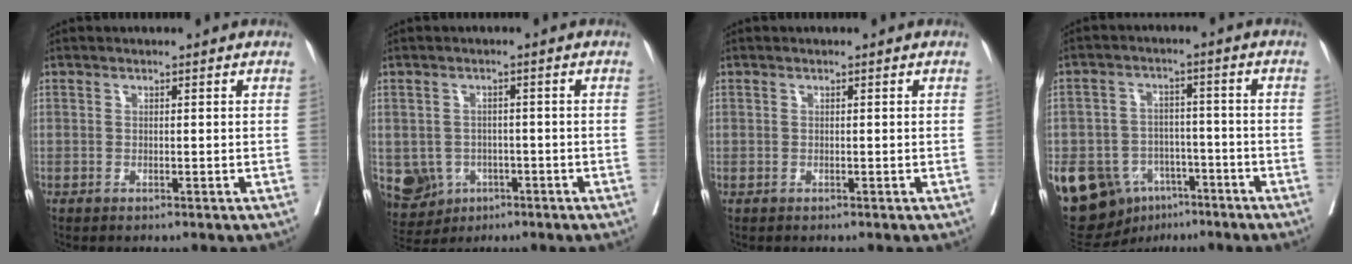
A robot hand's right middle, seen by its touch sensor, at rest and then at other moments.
{"total": 8.3, "force": [-2.8, 7.5, 2.2], "torque": [-0.056, 0.006, -0.033]}
{"total": 0.0}
{"total": 16.1, "force": [-8.0, 11.8, 7.4], "torque": [-0.163, 0.016, -0.120]}